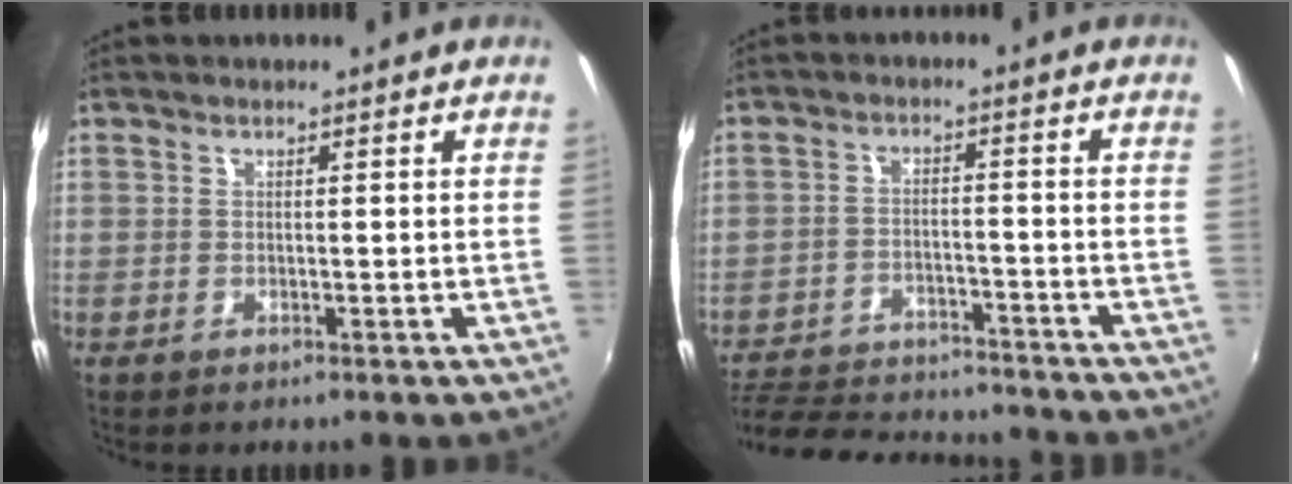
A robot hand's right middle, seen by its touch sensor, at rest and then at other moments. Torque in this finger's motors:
{"motor_torque": [0.88, -1.26, -0.02, 0.00]}